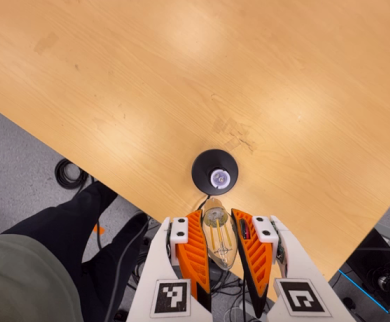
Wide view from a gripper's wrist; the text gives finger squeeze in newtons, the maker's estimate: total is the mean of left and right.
{"total": 22.9, "left": 25.4, "right": 20.5}